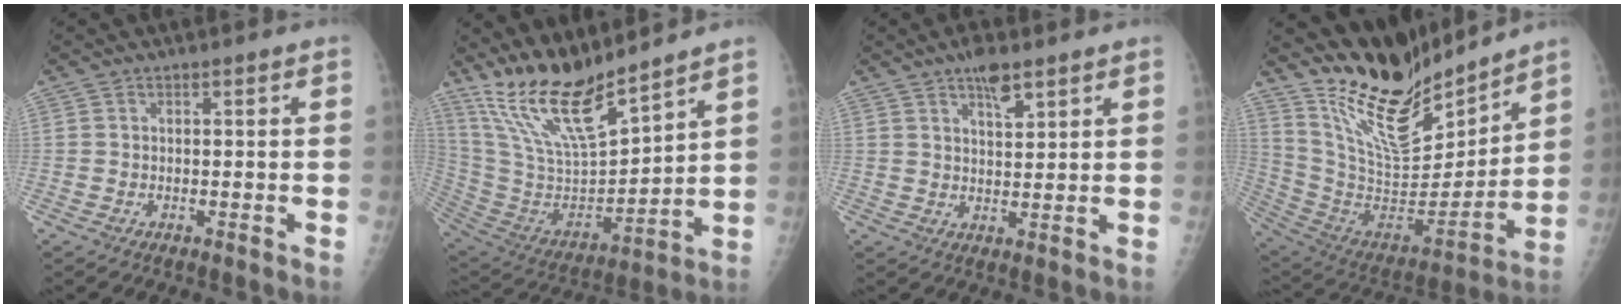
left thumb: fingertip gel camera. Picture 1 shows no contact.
{"total": 17.8, "force": [14.4, 3.7, 9.7], "torque": [-0.164, -0.078, 0.291]}
{"total": 5.2, "force": [3.4, 1.8, 3.5], "torque": [-0.045, -0.016, 0.056]}
{"total": 21.0, "force": [17.5, 6.8, 9.5], "torque": [-0.117, -0.114, 0.315]}